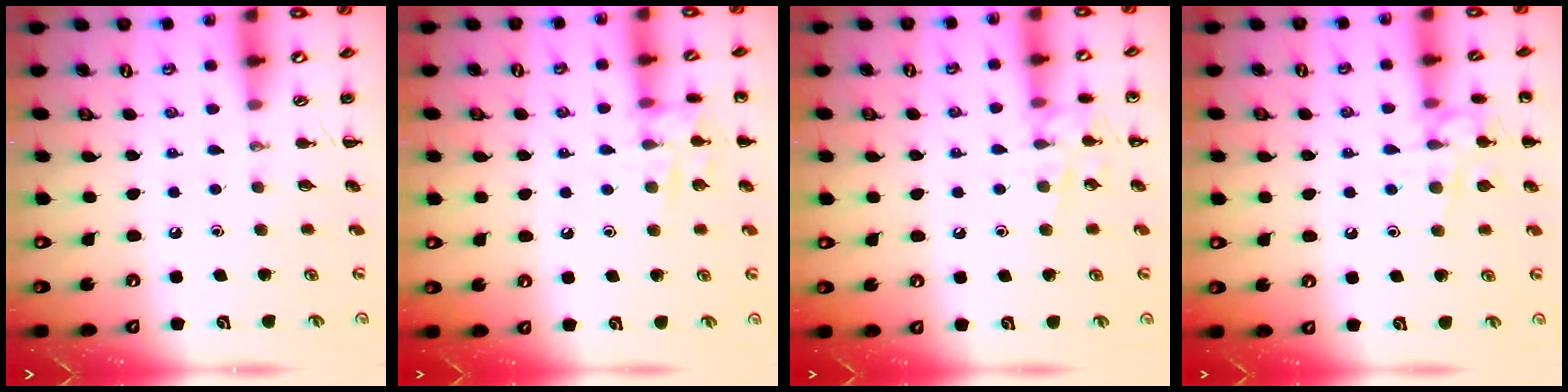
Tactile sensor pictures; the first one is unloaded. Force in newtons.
{"total": 9.3, "press": 9.2, "slide": 1.4}
{"total": 8.1, "press": 8.0, "slide": 1.3}
{"total": 11.7, "press": 11.6, "slide": 0.7}